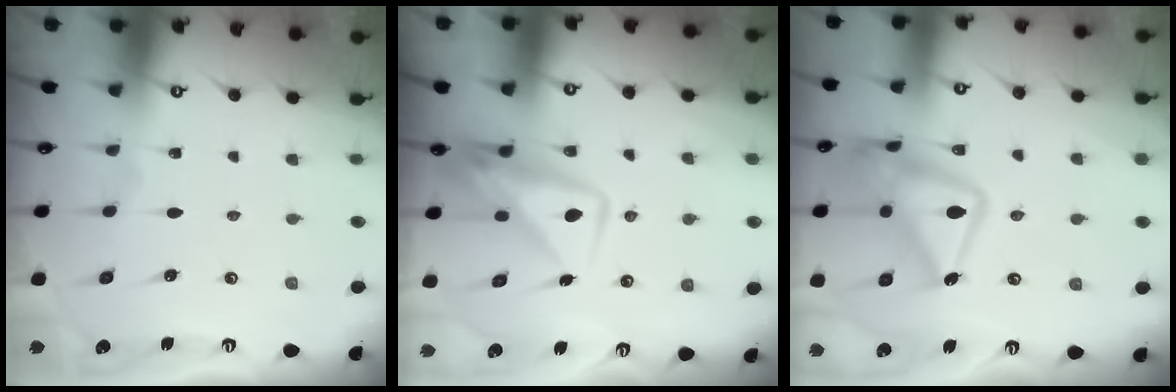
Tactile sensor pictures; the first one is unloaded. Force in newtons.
{"total": 9.8, "press": 9.7, "slide": 1.0}
{"total": 19.2, "press": 19.2, "slide": 1.2}